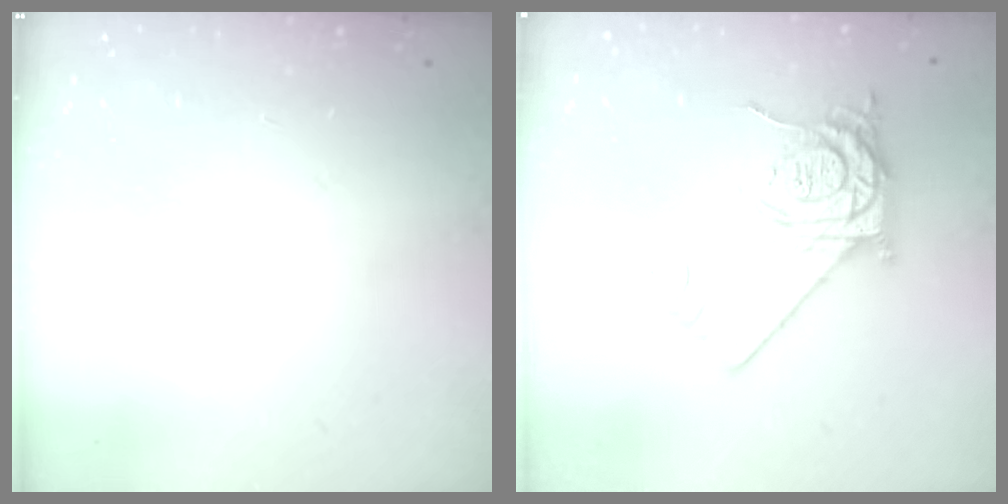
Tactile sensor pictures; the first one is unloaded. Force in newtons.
{"total": 14.2, "press": 14.1, "slide": 1.1}